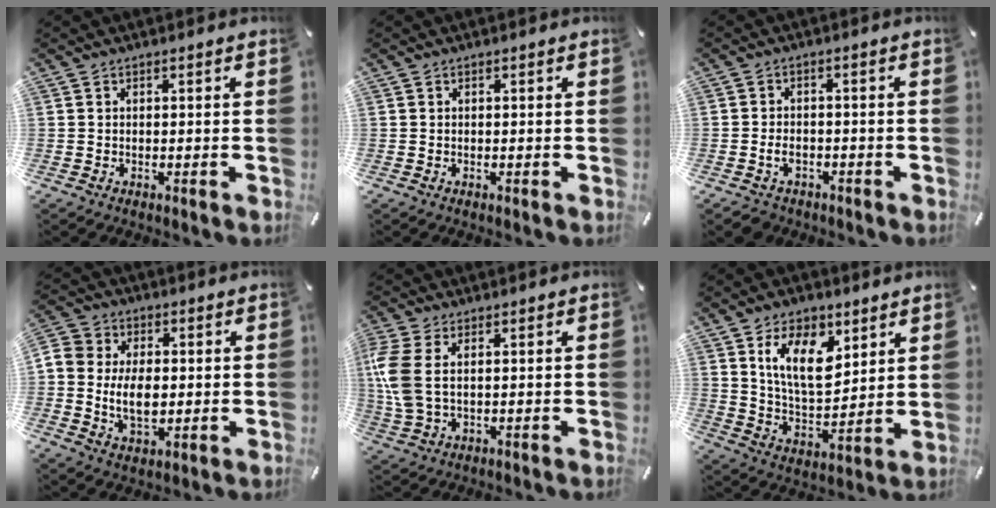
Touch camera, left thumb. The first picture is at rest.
{"total": 0.0}
{"total": 3.6, "force": [-1.5, 2.6, 1.8], "torque": [-0.040, 0.005, -0.031]}
{"total": 10.0, "force": [-0.9, 7.4, 6.6], "torque": [-0.121, 0.003, -0.018]}
{"total": 8.3, "force": [1.1, 4.5, 6.9], "torque": [-0.173, -0.010, 0.017]}
{"total": 14.3, "force": [7.2, 7.9, 9.5], "torque": [-0.179, -0.019, 0.132]}